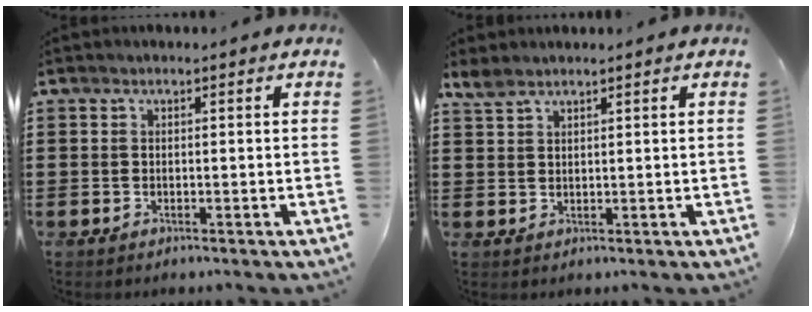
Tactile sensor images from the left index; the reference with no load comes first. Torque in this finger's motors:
{"motor_torque": [-0.23, 1.14, -0.02, 0.07]}